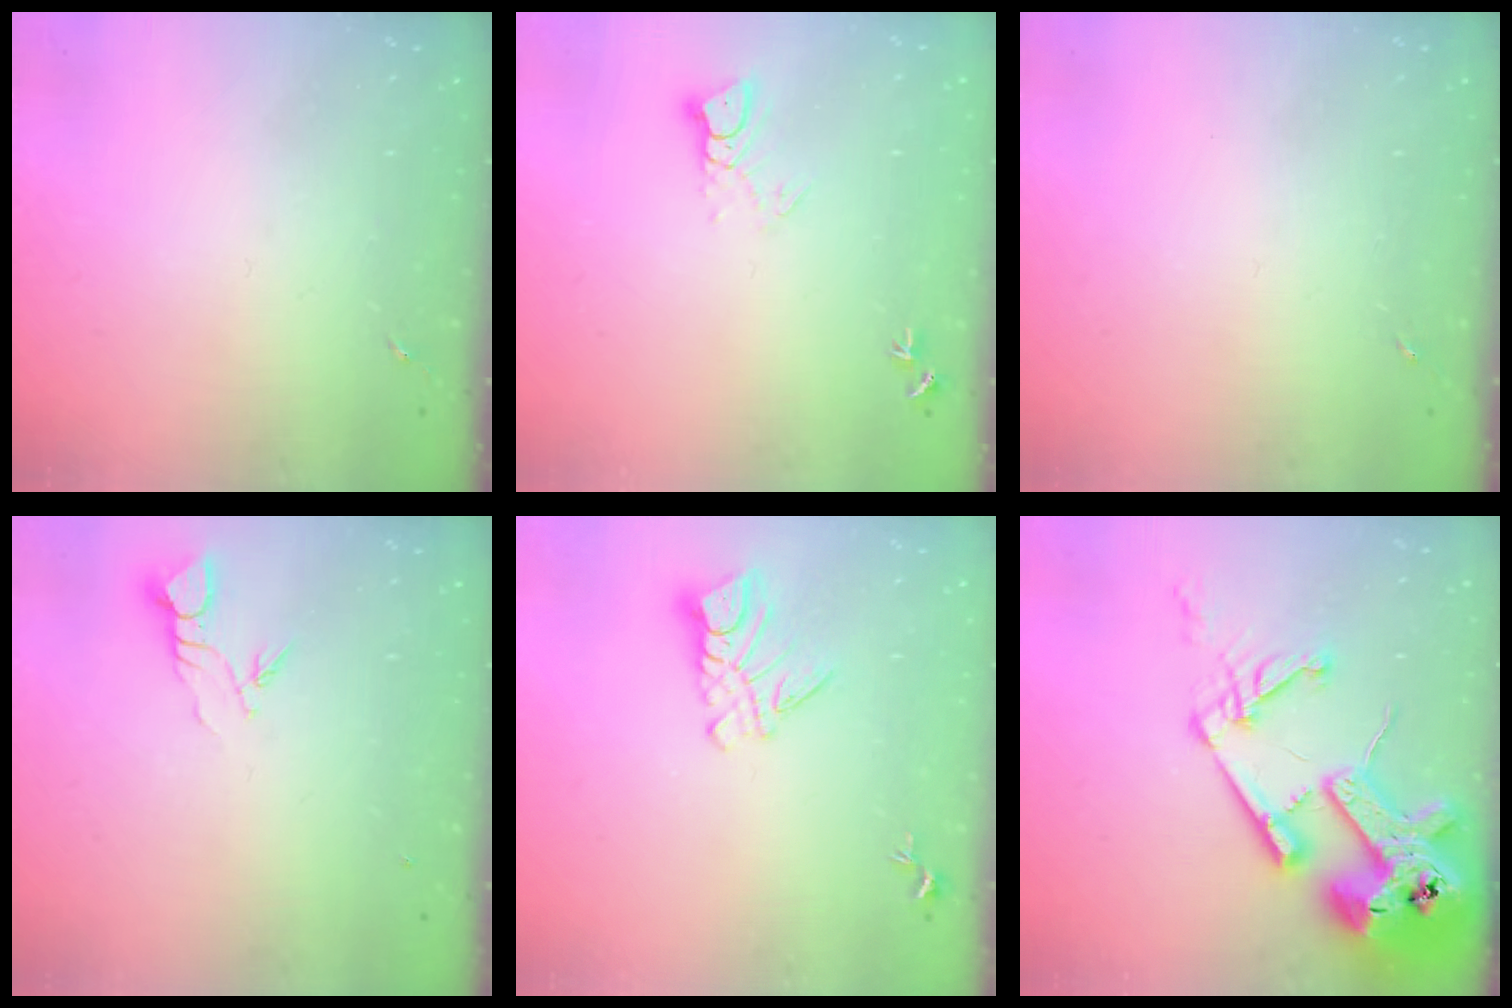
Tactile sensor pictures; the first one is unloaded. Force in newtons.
{"total": 4.6, "press": 4.5, "slide": 0.5}
{"total": 0.0}
{"total": 3.7, "press": 3.7, "slide": 0.1}
{"total": 9.2, "press": 9.2, "slide": 0.9}
{"total": 21.7, "press": 21.5, "slide": 2.7}